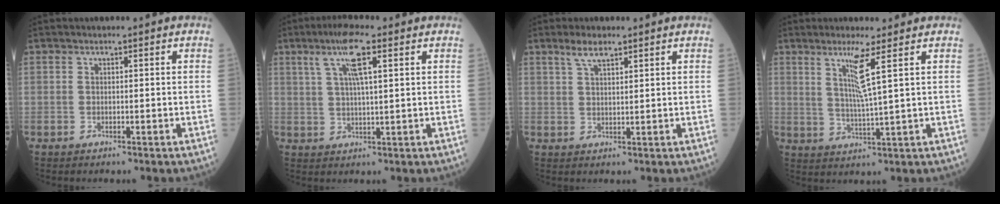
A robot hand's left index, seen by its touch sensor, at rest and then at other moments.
{"total": 6.8, "force": [3.2, 0.7, 5.9], "torque": [-0.121, 0.010, 0.061]}
{"total": 3.9, "force": [2.9, 1.0, 2.4], "torque": [-0.056, 0.004, 0.060]}
{"total": 5.2, "force": [2.5, -1.2, 4.4], "torque": [-0.084, -0.015, 0.051]}